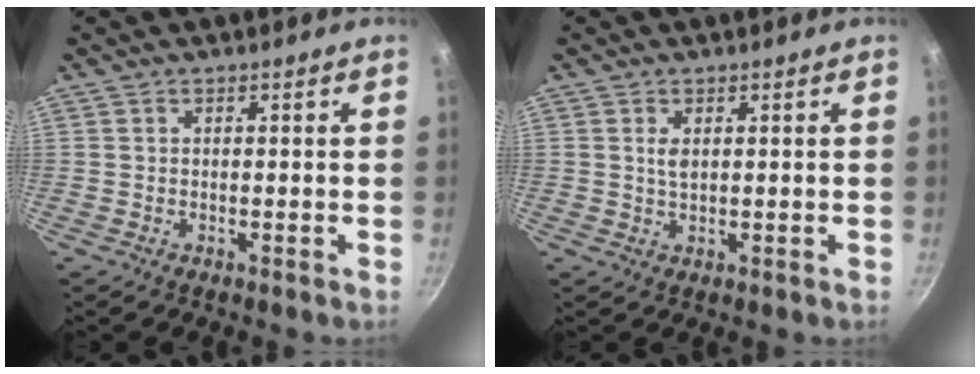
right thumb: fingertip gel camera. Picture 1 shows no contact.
{"total": 2.0, "force": [0.5, 1.1, 1.5], "torque": [-0.027, -0.003, 0.010]}